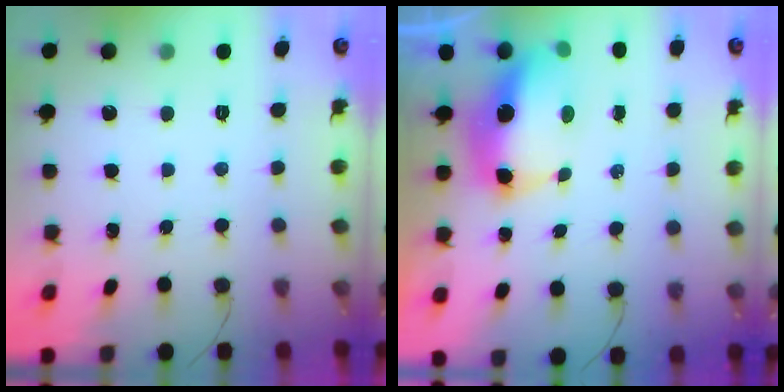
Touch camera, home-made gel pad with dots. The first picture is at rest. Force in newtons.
{"total": 9.0, "press": 8.9, "slide": 1.6}